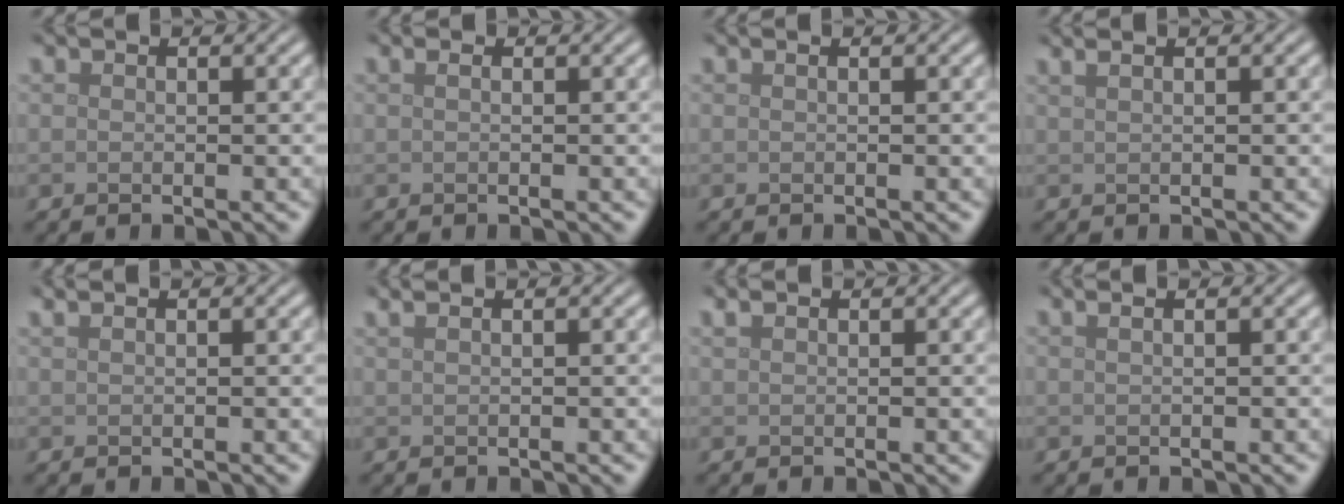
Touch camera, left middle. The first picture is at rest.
{"total": 0.7, "force": [0.3, 0.3, 0.6], "torque": [-0.012, 0.002, 0.001]}
{"total": 0.6, "force": [0.2, 0.2, 0.5], "torque": [-0.005, 0.004, -0.001]}
{"total": 3.0, "force": [1.8, 1.5, 1.9], "torque": [-0.015, 0.014, 0.001]}
{"total": 1.9, "force": [1.2, 0.9, 1.2], "torque": [-0.012, 0.004, 0.001]}
{"total": 3.0, "force": [1.8, 1.6, 1.9], "torque": [-0.014, 0.017, -0.001]}
{"total": 0.8, "force": [0.6, 0.2, 0.4], "torque": [-0.009, 0.005, 0.013]}
{"total": 2.3, "force": [1.2, 1.2, 1.6], "torque": [-0.005, 0.010, -0.009]}